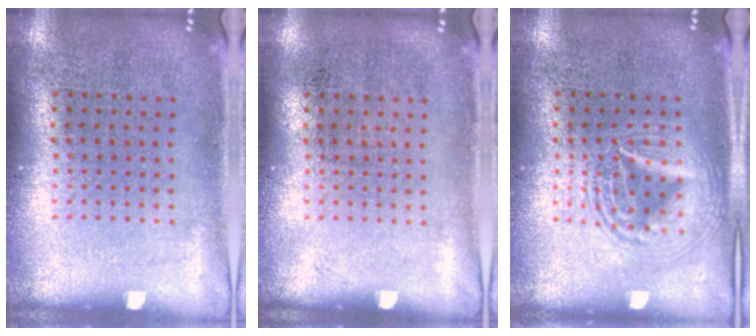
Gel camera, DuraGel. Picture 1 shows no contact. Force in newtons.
{"total": 0.0}
{"total": 2.6, "press": 2.6, "slide": 0.3}